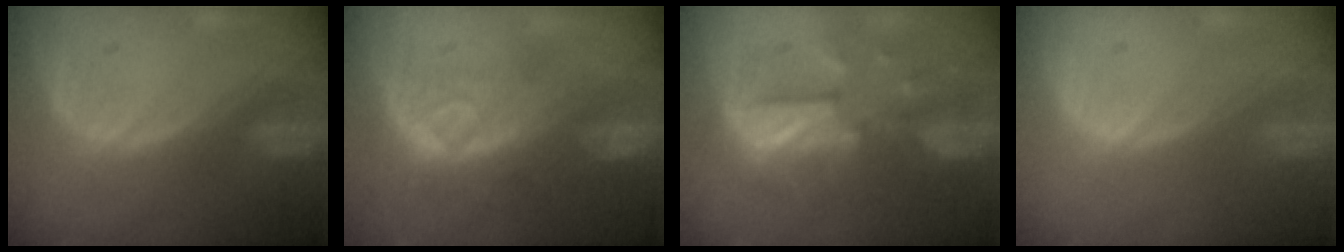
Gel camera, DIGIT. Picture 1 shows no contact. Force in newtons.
{"total": 8.3, "press": 7.5, "slide": 3.6}
{"total": 8.2, "press": 8.2, "slide": 0.1}
{"total": 0.0}